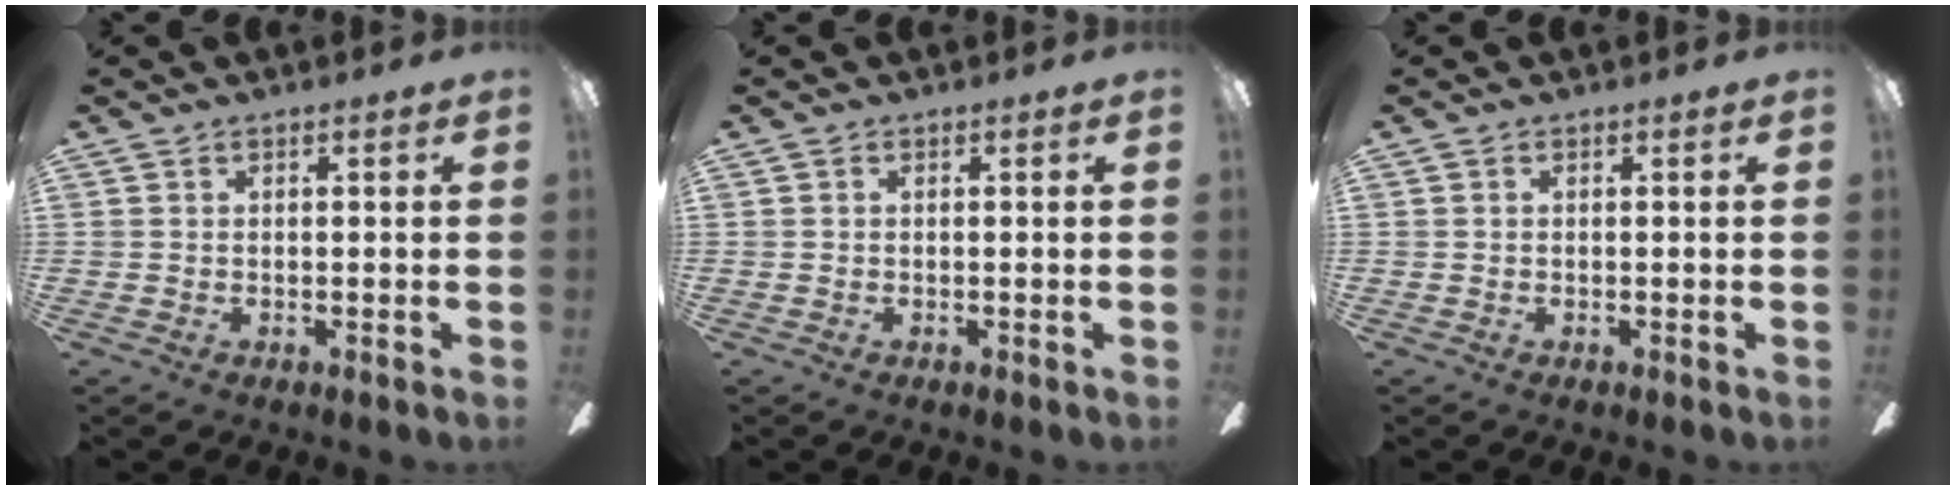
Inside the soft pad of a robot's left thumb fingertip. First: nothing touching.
{"total": 0.0}
{"total": 0.0}